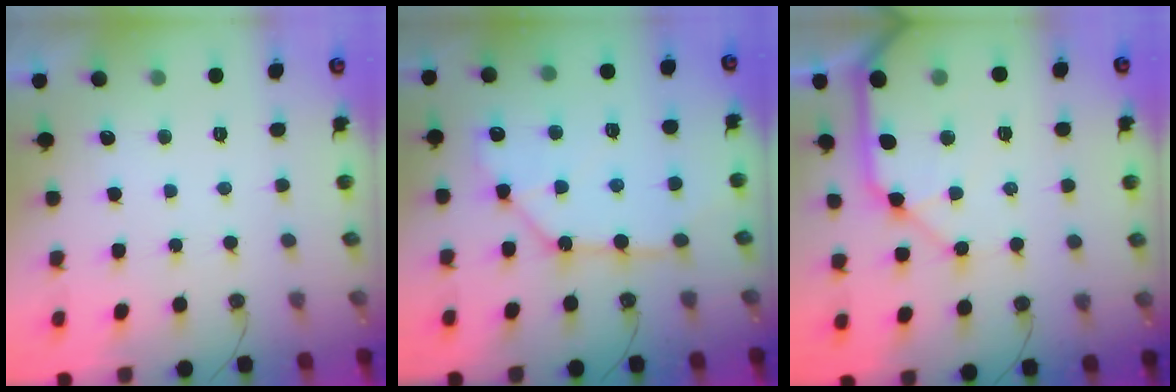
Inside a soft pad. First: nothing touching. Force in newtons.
{"total": 12.1, "press": 12.0, "slide": 1.4}
{"total": 16.2, "press": 16.1, "slide": 2.5}